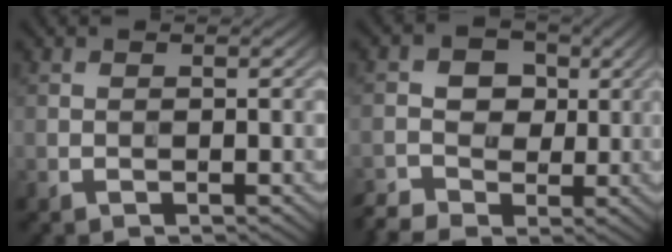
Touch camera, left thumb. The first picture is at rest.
{"total": 4.1, "force": [-1.1, 3.5, 1.8], "torque": [-0.037, 0.006, -0.023]}